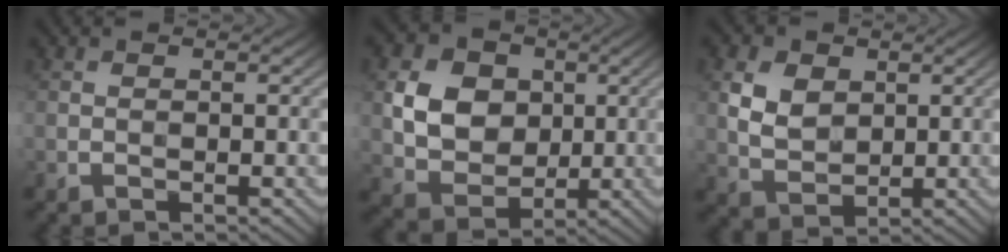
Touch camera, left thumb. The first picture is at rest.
{"total": 8.0, "force": [1.3, 6.6, 4.4], "torque": [-0.106, 0.001, 0.017]}
{"total": 5.5, "force": [1.8, 4.0, 3.3], "torque": [-0.083, 0.000, 0.035]}